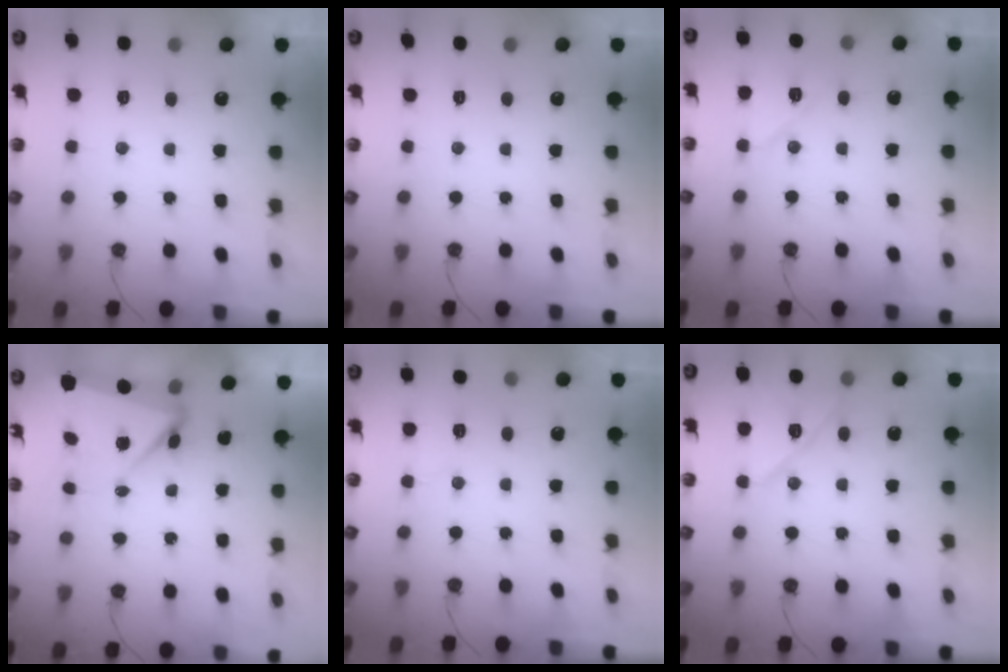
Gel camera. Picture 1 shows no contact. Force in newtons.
{"total": 0.0}
{"total": 8.5, "press": 8.4, "slide": 1.7}
{"total": 5.8, "press": 5.8, "slide": 0.3}
{"total": 4.7, "press": 4.3, "slide": 2.0}
{"total": 11.4, "press": 11.3, "slide": 1.1}